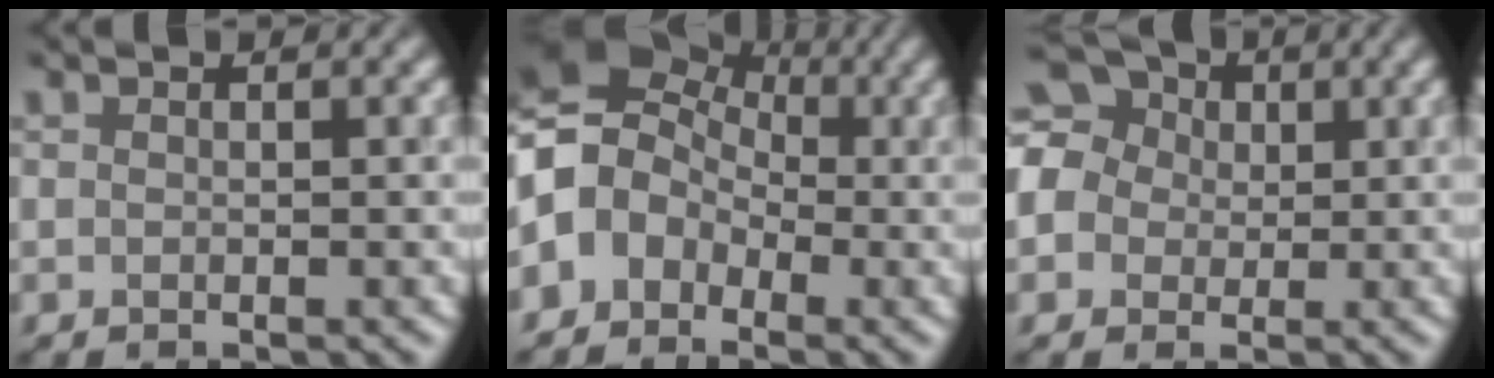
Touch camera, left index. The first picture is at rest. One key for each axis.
{"total": 6.6, "fx": -1.0, "fy": 5.4, "fz": 3.6, "tx": -0.072, "ty": 0.016, "tz": -0.045}
{"total": 9.1, "fx": 2.1, "fy": 8.0, "fz": 3.7, "tx": -0.099, "ty": 0.047, "tz": 0.010}